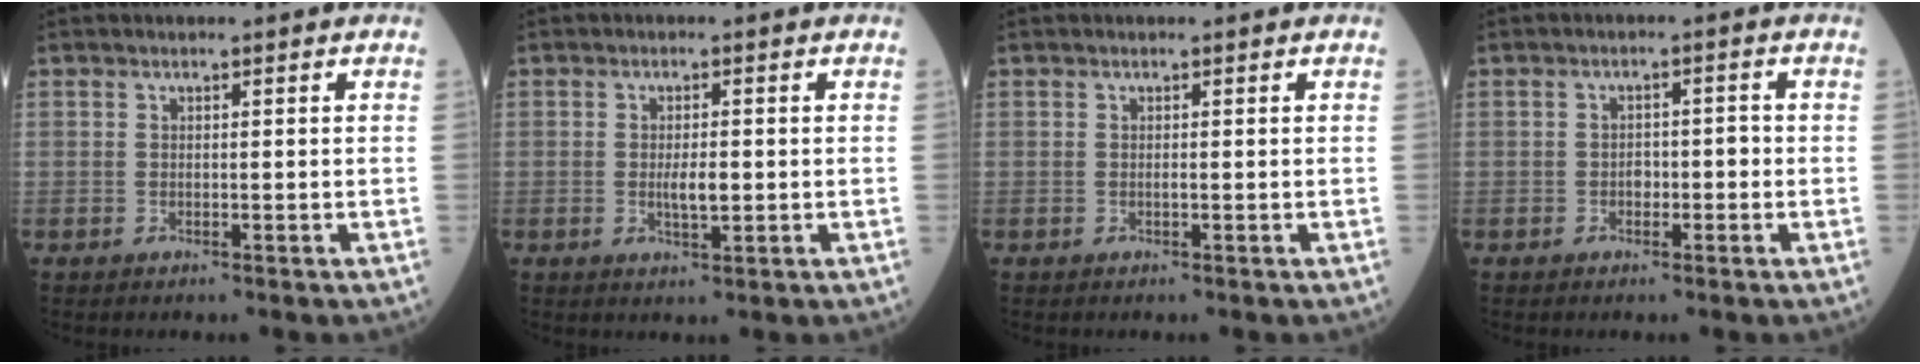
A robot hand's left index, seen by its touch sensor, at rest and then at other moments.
{"total": 2.8, "force": [-0.2, 0.8, 2.7], "torque": [-0.052, -0.002, 0.000]}
{"total": 0.0}
{"total": 2.1, "force": [-0.6, 1.2, 1.6], "torque": [-0.022, 0.012, -0.008]}